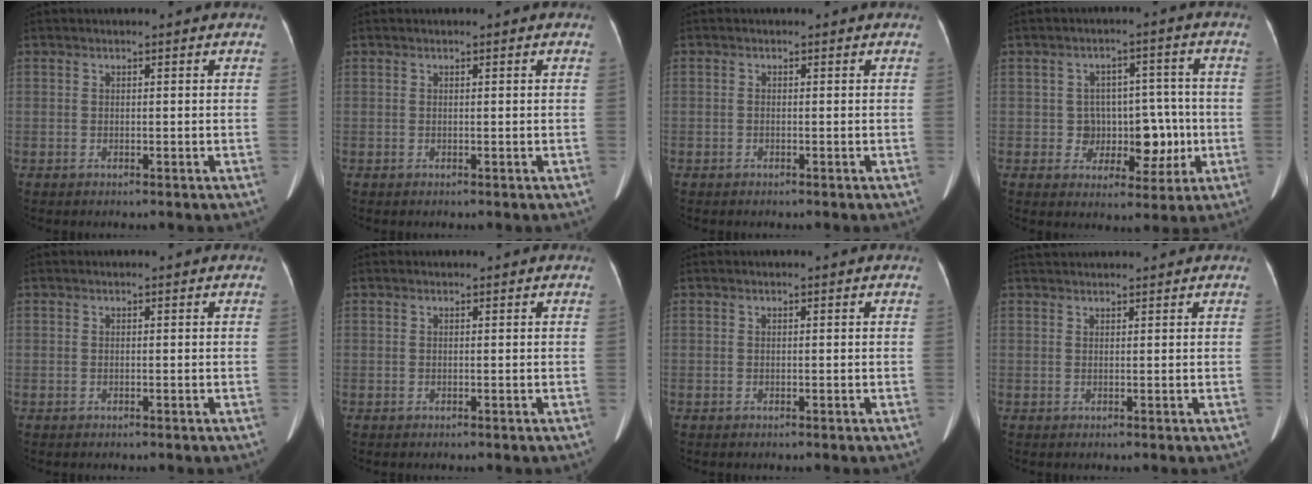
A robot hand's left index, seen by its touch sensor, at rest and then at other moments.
{"total": 0.0}
{"total": 0.5, "force": [-0.3, 0.4, 0.0], "torque": [-0.001, 0.003, -0.008]}
{"total": 7.1, "force": [-1.2, 5.7, 4.1], "torque": [-0.041, 0.029, -0.008]}
{"total": 0.0}
{"total": 0.0}
{"total": 0.0}
{"total": 3.8, "force": [3.7, 0.2, 0.9], "torque": [-0.011, 0.037, 0.059]}